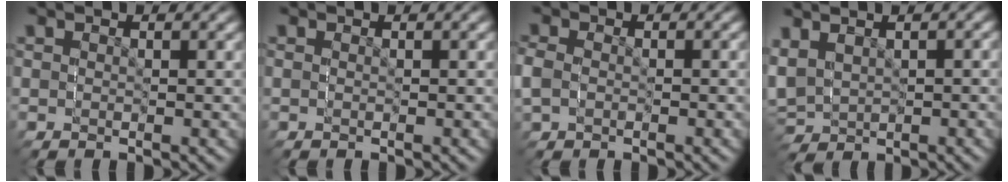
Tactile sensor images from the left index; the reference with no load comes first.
{"total": 0.5, "force": [-0.3, -0.4, 0.0], "torque": [-0.002, 0.003, -0.005]}
{"total": 1.2, "force": [-0.7, 0.6, -0.8], "torque": [0.001, -0.019, -0.007]}
{"total": 3.5, "force": [-0.3, 3.4, 0.8], "torque": [-0.052, -0.016, 0.007]}